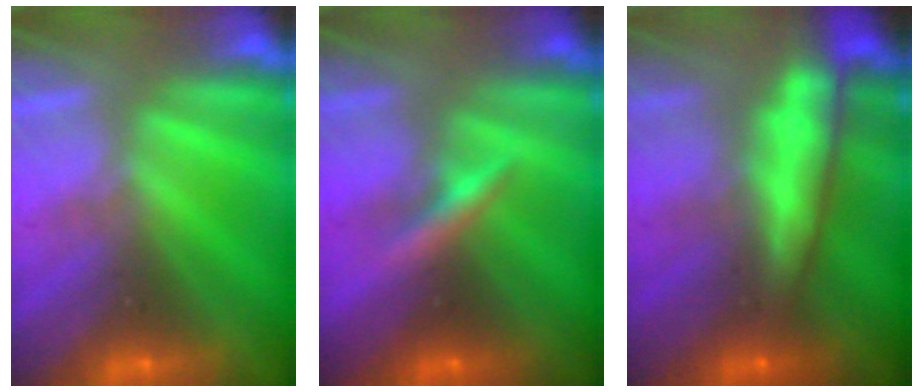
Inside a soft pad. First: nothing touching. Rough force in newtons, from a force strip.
{"total": 2.7}
{"total": 5.8}